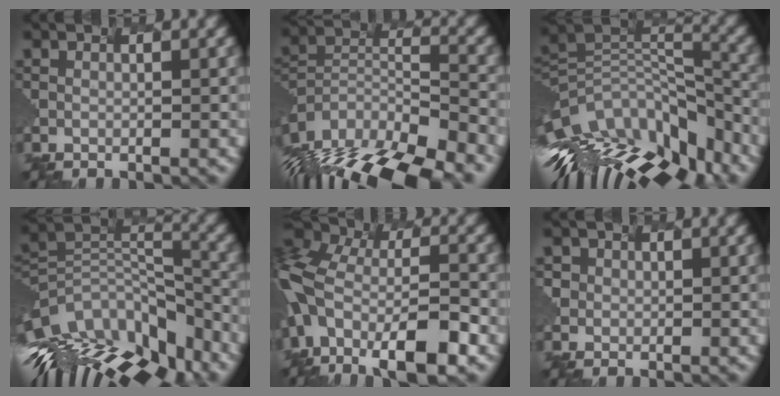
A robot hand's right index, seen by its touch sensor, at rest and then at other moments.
{"total": 16.1, "force": [-13.1, 5.6, 7.5], "torque": [-0.177, -0.011, -0.170]}
{"total": 11.8, "force": [-7.3, 5.1, 7.6], "torque": [-0.187, 0.005, -0.098]}
{"total": 12.2, "force": [-8.8, 5.2, 6.7], "torque": [-0.190, 0.000, -0.121]}
{"total": 12.8, "force": [-6.0, 6.9, 9.0], "torque": [-0.246, -0.025, -0.078]}
{"total": 1.3, "force": [-0.1, 0.2, -1.3], "torque": [-0.007, -0.014, 0.021]}